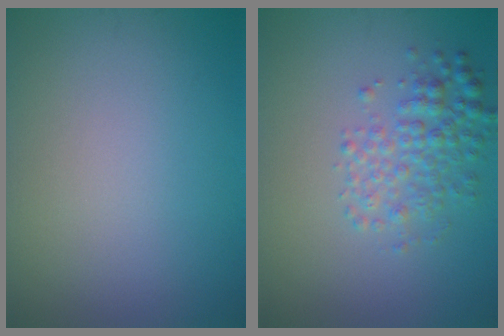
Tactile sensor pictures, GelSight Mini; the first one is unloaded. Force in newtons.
{"total": 3.3, "press": 3.3, "slide": 0.1}